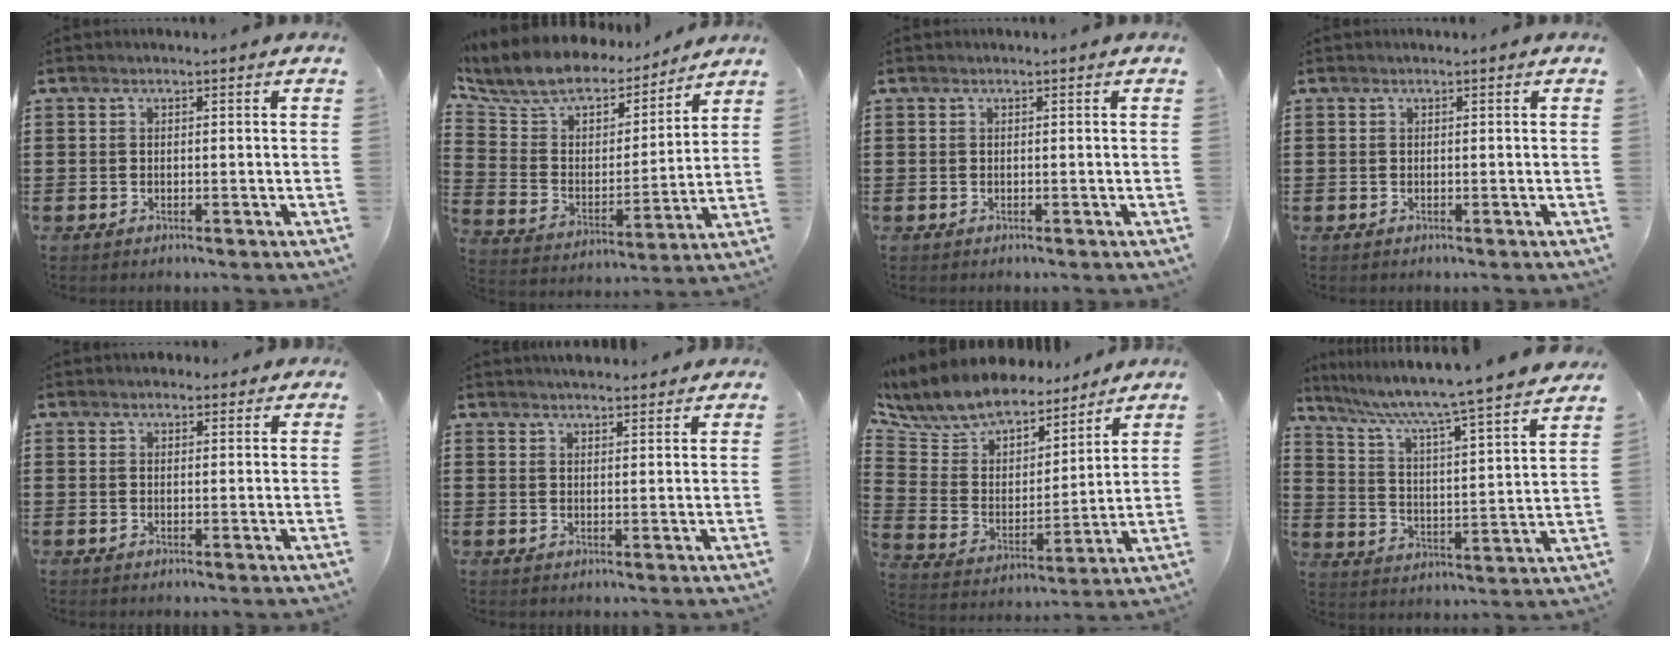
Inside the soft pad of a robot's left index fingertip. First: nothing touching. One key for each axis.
{"total": 8.4, "fx": 7.3, "fy": 3.3, "fz": 2.5, "tx": -0.091, "ty": -0.046, "tz": 0.125}
{"total": 0.0}
{"total": 0.0}
{"total": 1.8, "fx": 1.7, "fy": 0.7, "fz": 0.3, "tx": 0.000, "ty": 0.002, "tz": 0.030}
{"total": 2.6, "fx": 2.6, "fy": 0.0, "fz": 0.1, "tx": -0.009, "ty": -0.002, "tz": 0.050}
{"total": 8.8, "fx": 8.0, "fy": 3.2, "fz": 1.8, "tx": -0.082, "ty": -0.056, "tz": 0.142}
{"total": 6.7, "fx": 5.8, "fy": -0.9, "fz": 3.3, "tx": -0.092, "ty": -0.053, "tz": 0.085}